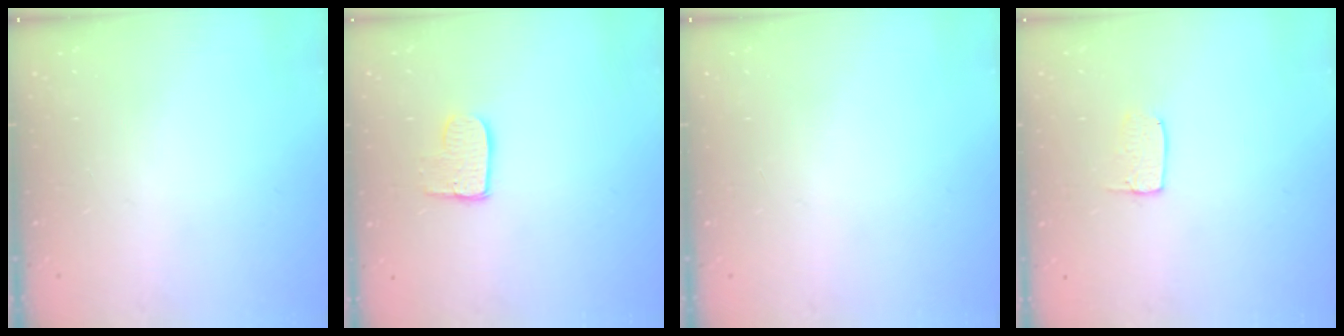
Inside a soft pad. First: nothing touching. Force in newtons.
{"total": 7.8, "press": 7.8, "slide": 0.5}
{"total": 0.0}
{"total": 3.8, "press": 3.8, "slide": 0.2}